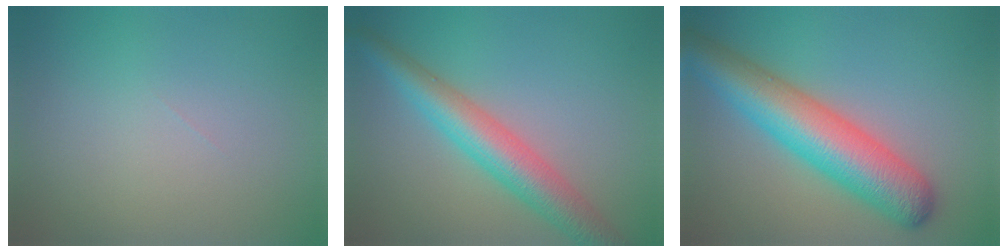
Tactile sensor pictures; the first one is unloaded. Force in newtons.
{"total": 5.7, "press": 5.6, "slide": 0.2}
{"total": 8.4, "press": 8.4, "slide": 0.3}